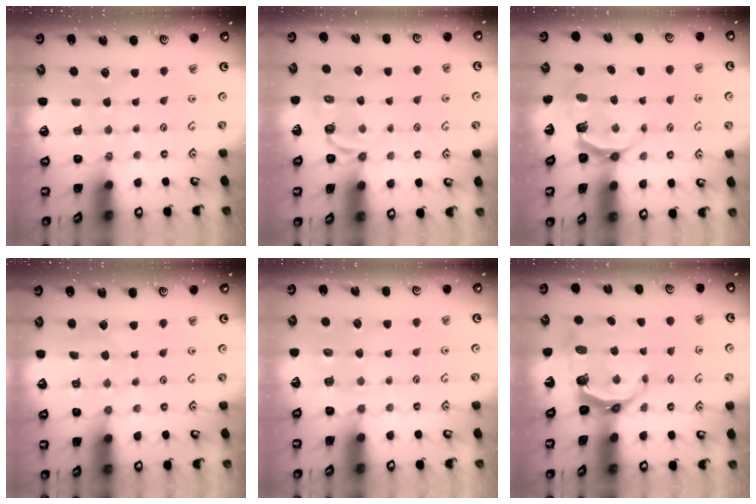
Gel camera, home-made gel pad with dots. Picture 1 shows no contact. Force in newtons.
{"total": 4.2, "press": 3.2, "slide": 2.7}
{"total": 5.6, "press": 4.5, "slide": 3.3}
{"total": 5.7, "press": 5.7, "slide": 0.2}
{"total": 4.8, "press": 4.6, "slide": 1.3}
{"total": 7.4, "press": 5.9, "slide": 4.6}